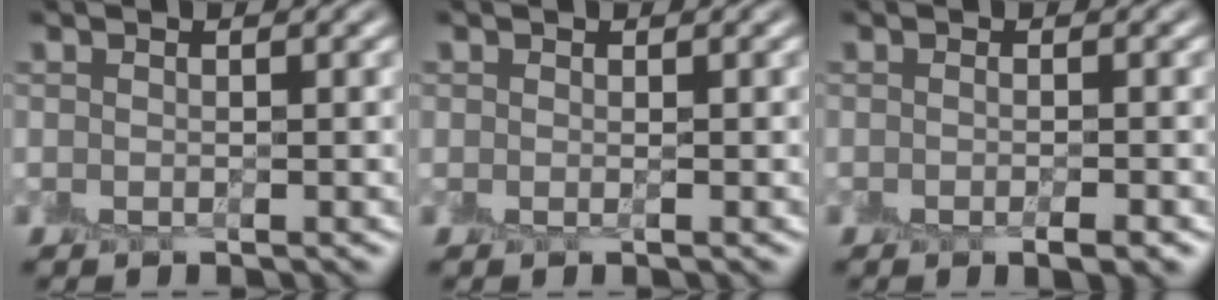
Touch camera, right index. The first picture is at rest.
{"total": 0.0}
{"total": 1.6, "force": [-0.9, 0.2, 1.3], "torque": [-0.018, -0.008, -0.014]}